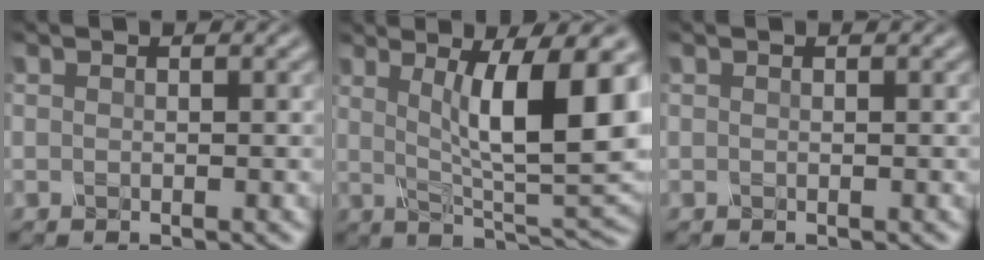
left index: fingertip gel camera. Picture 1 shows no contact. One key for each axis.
{"total": 10.5, "fx": 2.2, "fy": 2.3, "fz": 9.9, "tx": -0.142, "ty": -0.004, "tz": 0.039}
{"total": 0.0}